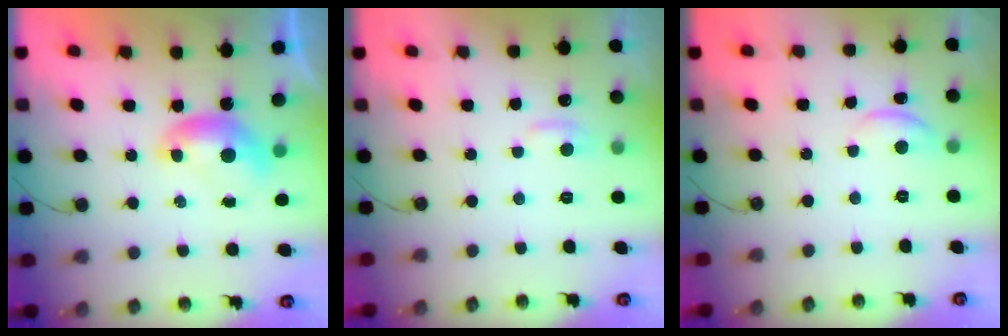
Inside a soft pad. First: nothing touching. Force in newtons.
{"total": 1.2, "press": 0.9, "slide": 0.8}
{"total": 2.2, "press": 2.1, "slide": 0.5}